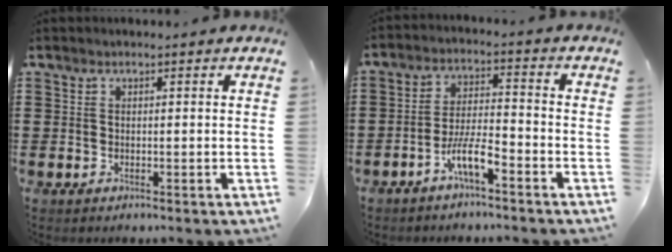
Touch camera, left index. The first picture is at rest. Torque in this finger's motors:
{"motor_torque": [0.88, 0.61, 0.22, 0.12]}